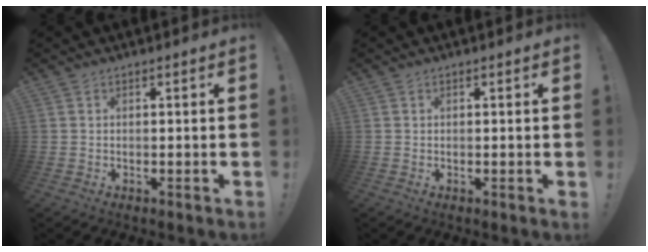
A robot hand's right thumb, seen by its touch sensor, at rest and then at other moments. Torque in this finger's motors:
{"motor_torque": [-0.01, 0.18, -0.10, 0.10, -0.01]}